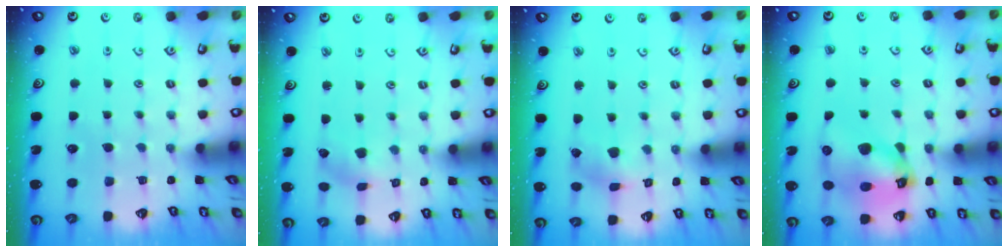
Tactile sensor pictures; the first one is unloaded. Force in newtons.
{"total": 1.2, "press": 1.2, "slide": 0.2}
{"total": 2.3, "press": 2.3, "slide": 0.5}
{"total": 14.9, "press": 14.7, "slide": 2.0}